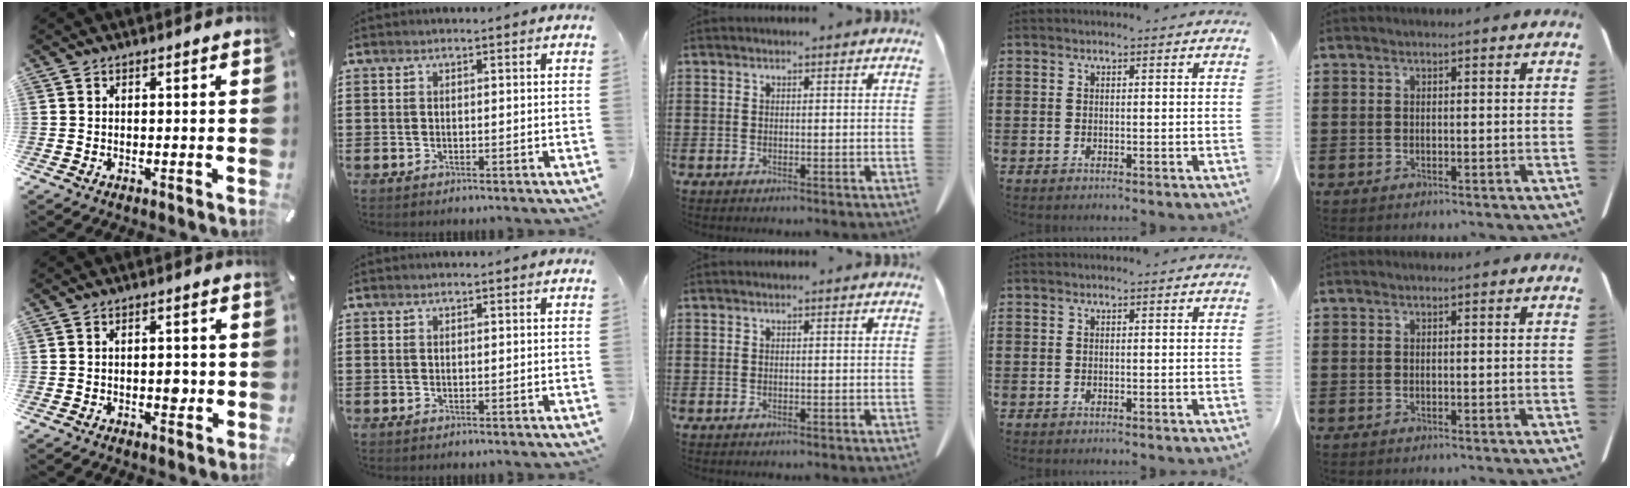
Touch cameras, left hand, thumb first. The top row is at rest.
{"thumb": {"total": 3.1, "force": [-0.5, 1.8, 2.5], "torque": [-0.028, 0.000, -0.012]}}